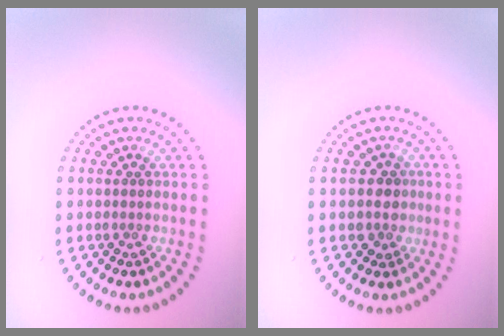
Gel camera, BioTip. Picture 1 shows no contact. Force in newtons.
{"total": 2.1, "press": 1.8, "slide": 1.1}